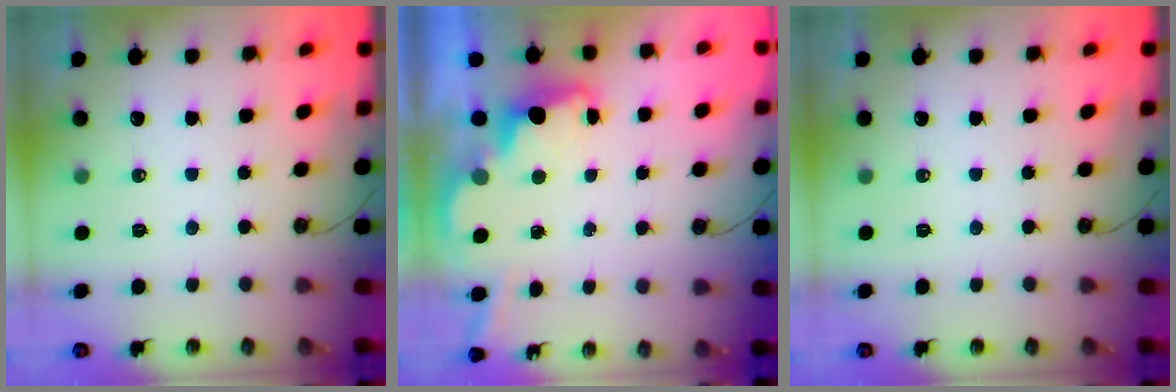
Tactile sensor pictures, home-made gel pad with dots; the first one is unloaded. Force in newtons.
{"total": 3.6, "press": 3.5, "slide": 0.8}
{"total": 0.0}